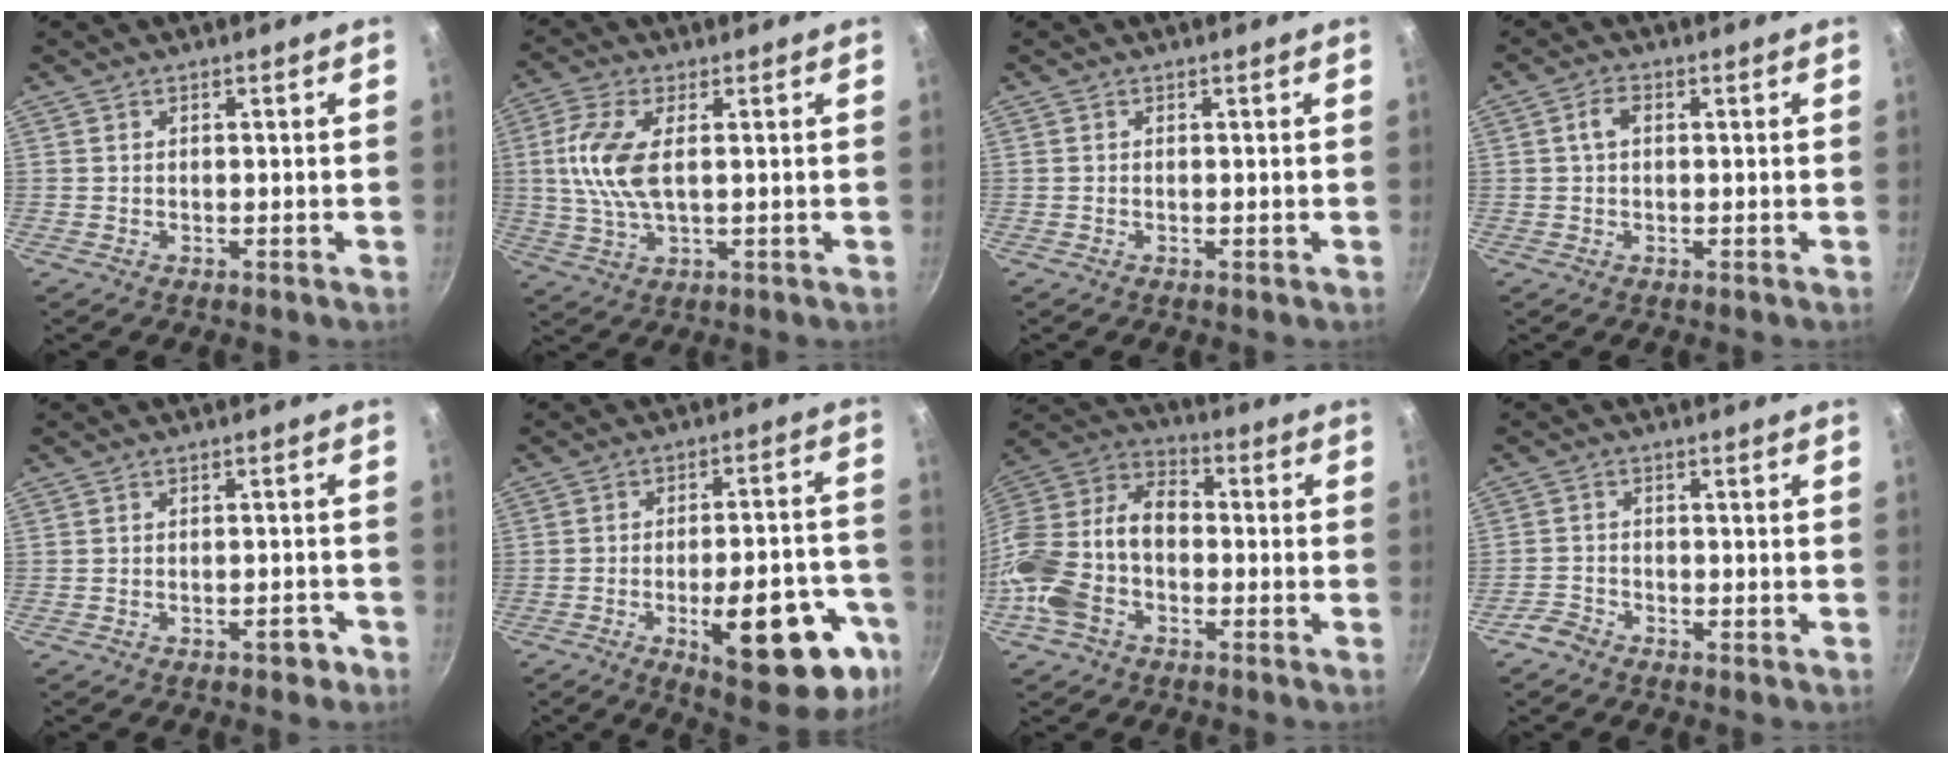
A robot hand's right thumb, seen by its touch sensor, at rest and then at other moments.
{"total": 9.4, "force": [1.3, 4.1, 8.4], "torque": [-0.181, 0.004, 0.022]}
{"total": 0.0}
{"total": 2.7, "force": [0.4, 1.8, 2.0], "torque": [-0.035, 0.009, 0.005]}
{"total": 2.8, "force": [-1.8, 1.4, 1.6], "torque": [-0.008, 0.027, -0.014]}
{"total": 22.0, "force": [-9.2, 8.5, 18.2], "torque": [-0.188, 0.031, -0.115]}
{"total": 18.3, "force": [-4.1, 12.4, 12.8], "torque": [-0.235, 0.054, -0.100]}
{"total": 2.9, "force": [-2.3, 1.4, 0.7], "torque": [-0.017, 0.020, -0.049]}